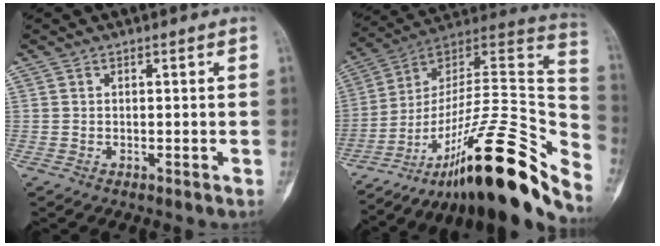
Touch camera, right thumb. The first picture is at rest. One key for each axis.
{"total": 32.0, "fx": -20.7, "fy": 7.6, "fz": 23.1, "tx": -0.268, "ty": 0.098, "tz": -0.321}